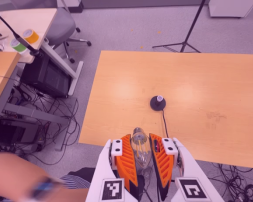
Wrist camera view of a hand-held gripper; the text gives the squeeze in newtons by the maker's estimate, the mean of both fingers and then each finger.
{"total": 21.1, "left": 23.5, "right": 18.8}